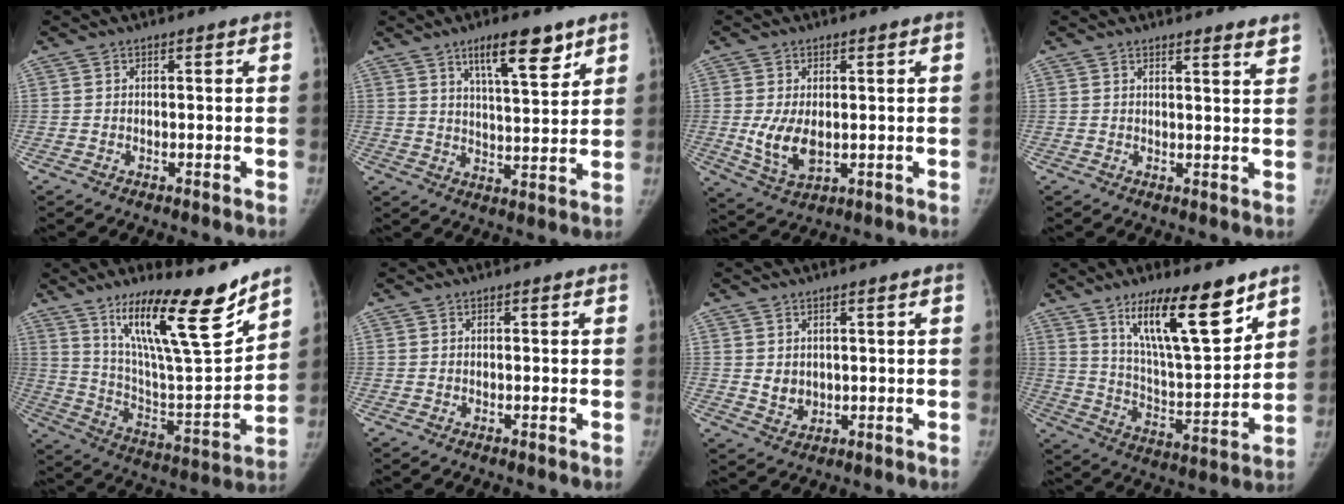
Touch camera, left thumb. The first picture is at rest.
{"total": 10.4, "force": [6.6, 2.8, 7.5], "torque": [-0.103, -0.037, 0.110]}
{"total": 7.3, "force": [-0.1, 4.1, 6.0], "torque": [-0.109, -0.017, 0.010]}
{"total": 3.4, "force": [3.1, 0.3, 1.4], "torque": [-0.015, -0.022, 0.033]}
{"total": 22.3, "force": [15.2, 4.1, 15.8], "torque": [-0.231, -0.088, 0.264]}
{"total": 0.0}
{"total": 3.2, "force": [1.0, 2.4, 1.9], "torque": [-0.022, -0.013, 0.028]}
{"total": 18.5, "force": [11.7, 4.9, 13.5], "torque": [-0.191, -0.071, 0.208]}